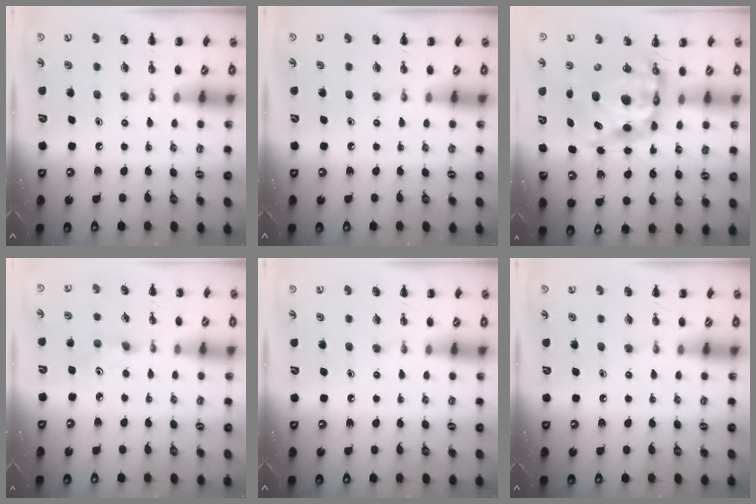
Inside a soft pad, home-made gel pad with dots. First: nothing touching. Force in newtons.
{"total": 0.0}
{"total": 13.4, "press": 13.0, "slide": 3.3}
{"total": 1.5, "press": 1.4, "slide": 0.5}
{"total": 0.0}
{"total": 0.0}